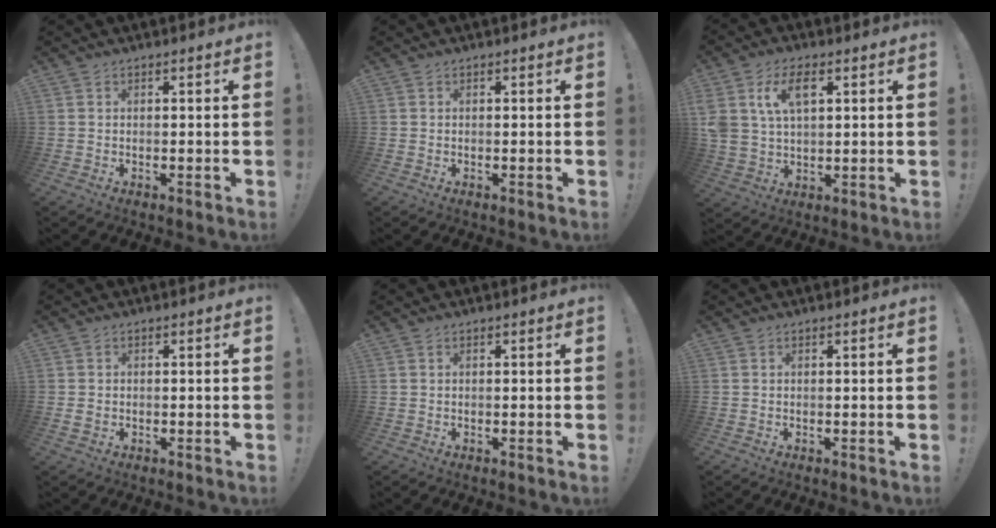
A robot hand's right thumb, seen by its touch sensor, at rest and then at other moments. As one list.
[{"total": 0.0}, {"total": 10.3, "force": [4.4, 6.0, 7.1], "torque": [-0.146, -0.001, 0.081]}, {"total": 1.4, "force": [0.0, 1.2, 0.7], "torque": [-0.013, 0.003, 0.000]}, {"total": 0.0}, {"total": 0.0}]